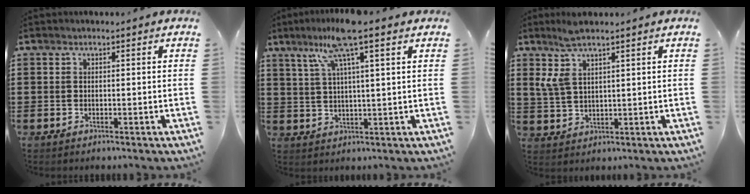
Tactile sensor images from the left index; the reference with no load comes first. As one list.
[{"total": 8.8, "force": [5.2, 0.5, 7.0], "torque": [-0.147, 0.003, 0.091]}, {"total": 5.4, "force": [3.3, 1.7, 4.0], "torque": [-0.093, 0.002, 0.057]}]